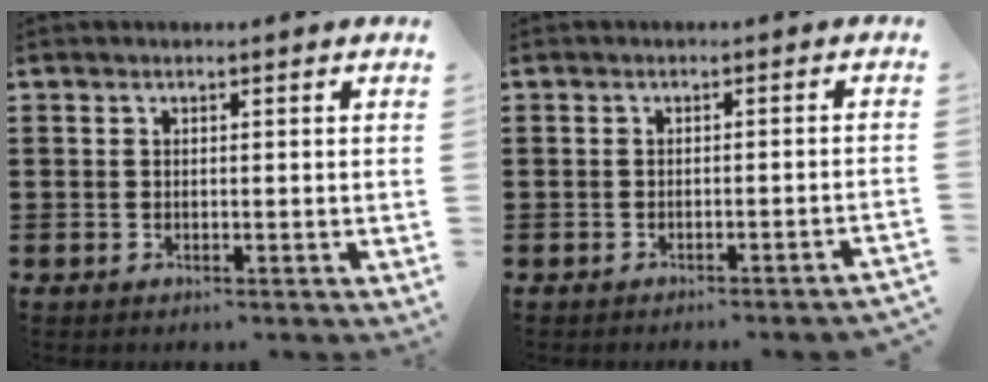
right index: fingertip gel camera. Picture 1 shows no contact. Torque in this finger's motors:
{"motor_torque": [0.35, 0.31, 0.45, 0.08]}